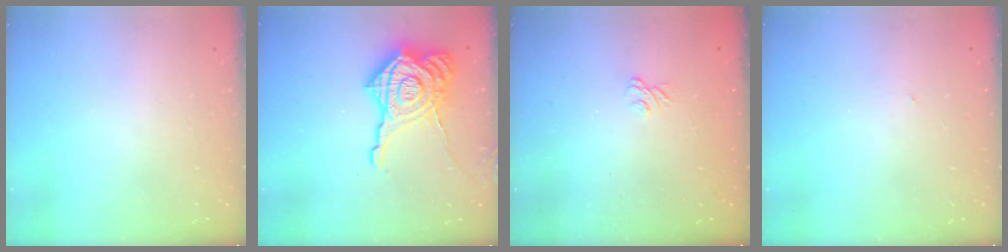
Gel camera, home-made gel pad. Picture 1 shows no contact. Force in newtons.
{"total": 20.6, "press": 20.5, "slide": 1.6}
{"total": 1.9, "press": 1.5, "slide": 1.1}
{"total": 0.6, "press": 0.6, "slide": 0.1}